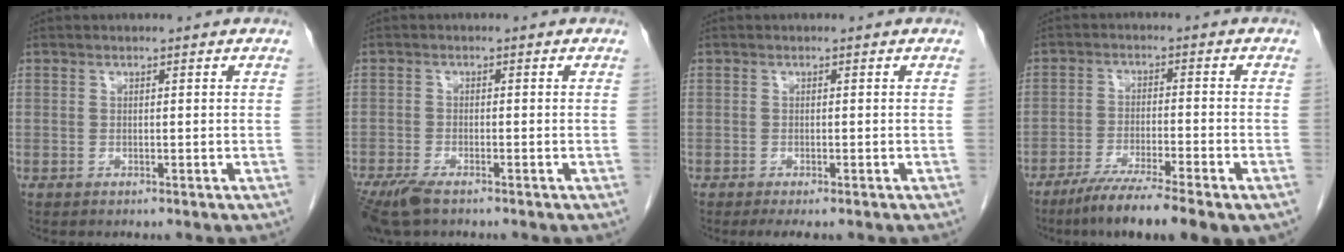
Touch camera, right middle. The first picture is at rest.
{"total": 5.9, "force": [-4.3, 1.6, 3.7], "torque": [-0.074, -0.015, -0.077]}
{"total": 3.0, "force": [-2.2, 0.8, 1.8], "torque": [-0.023, -0.008, -0.029]}
{"total": 10.7, "force": [-7.5, 0.5, 7.7], "torque": [-0.122, -0.025, -0.119]}